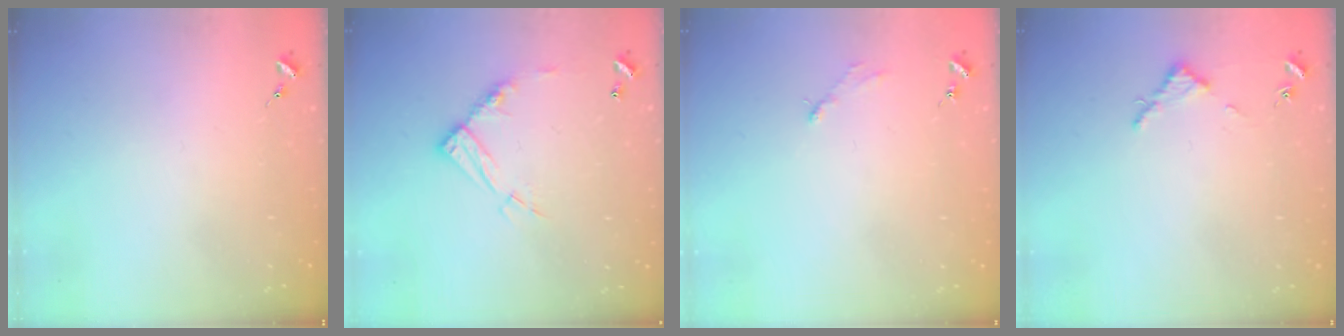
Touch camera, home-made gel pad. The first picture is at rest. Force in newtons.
{"total": 12.2, "press": 12.1, "slide": 0.9}
{"total": 2.9, "press": 2.9, "slide": 0.4}
{"total": 2.8, "press": 2.8, "slide": 0.3}